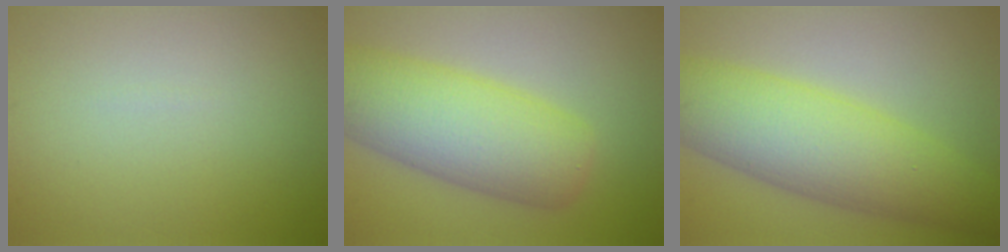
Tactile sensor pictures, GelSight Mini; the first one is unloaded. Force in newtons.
{"total": 8.6, "press": 8.6, "slide": 0.2}
{"total": 8.8, "press": 8.8, "slide": 0.2}